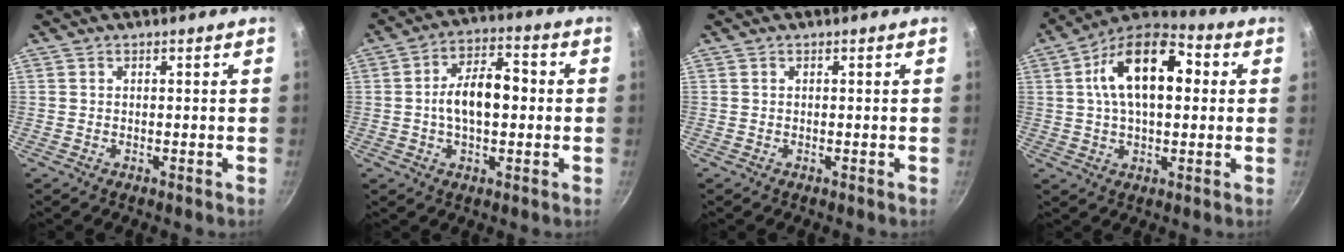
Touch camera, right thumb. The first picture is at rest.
{"total": 10.9, "force": [-0.1, 5.8, 9.2], "torque": [-0.144, 0.023, -0.006]}
{"total": 0.0}
{"total": 17.0, "force": [3.3, 9.2, 13.9], "torque": [-0.215, 0.026, 0.046]}